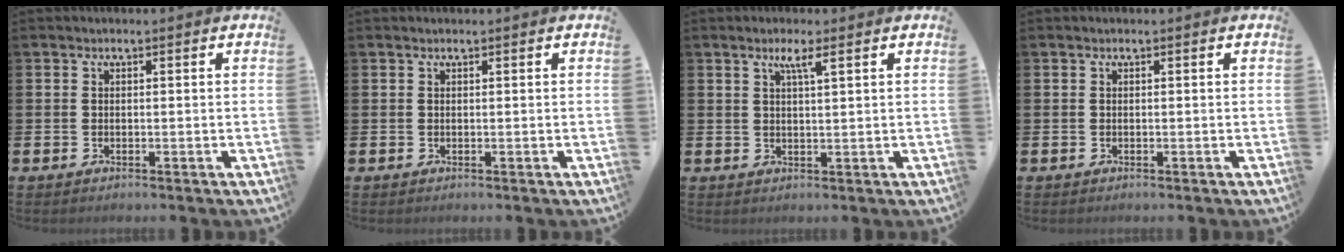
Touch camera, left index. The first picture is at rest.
{"total": 0.0}
{"total": 2.8, "force": [1.9, 0.3, 2.1], "torque": [-0.049, 0.006, 0.033]}
{"total": 0.0}